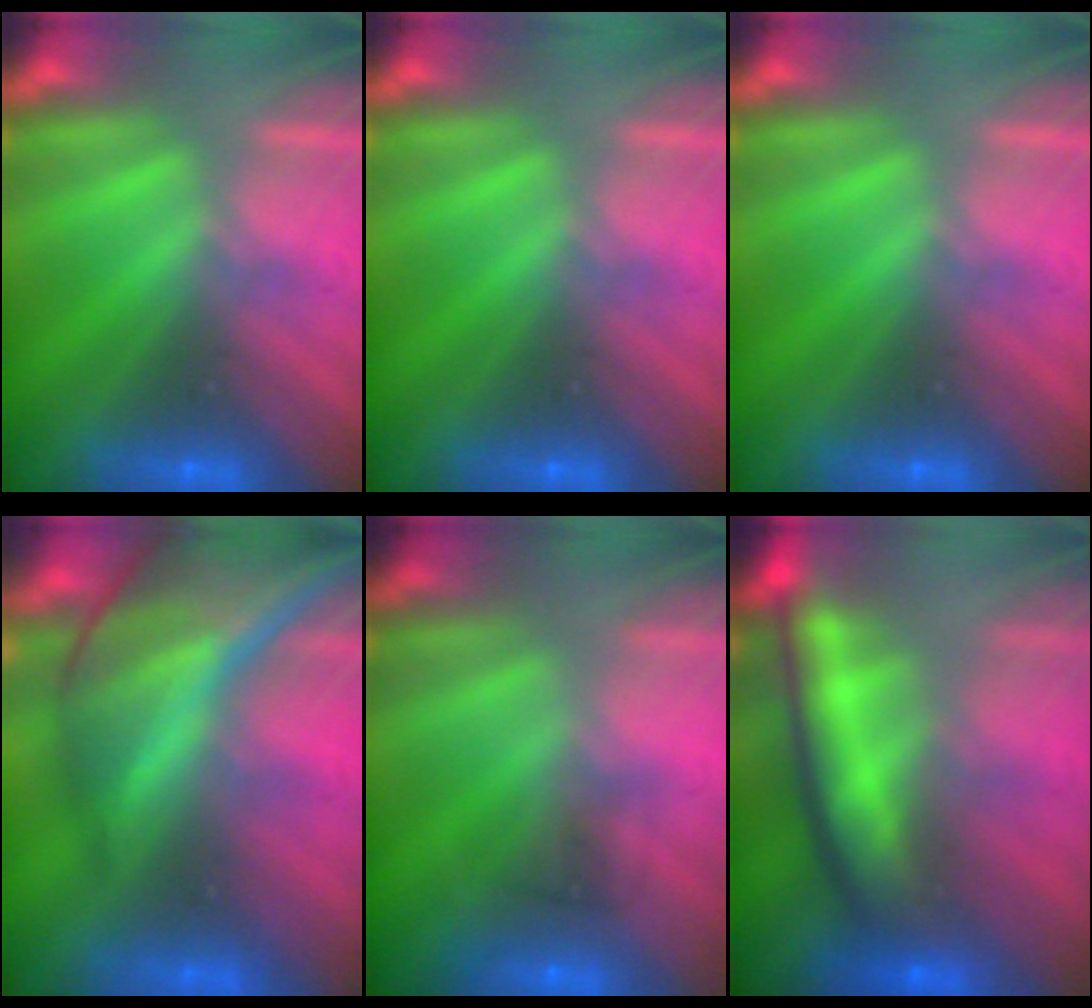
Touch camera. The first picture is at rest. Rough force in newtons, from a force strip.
{"total": 0.0}
{"total": 0.0}
{"total": 10.2}
{"total": 1.6}
{"total": 7.6}